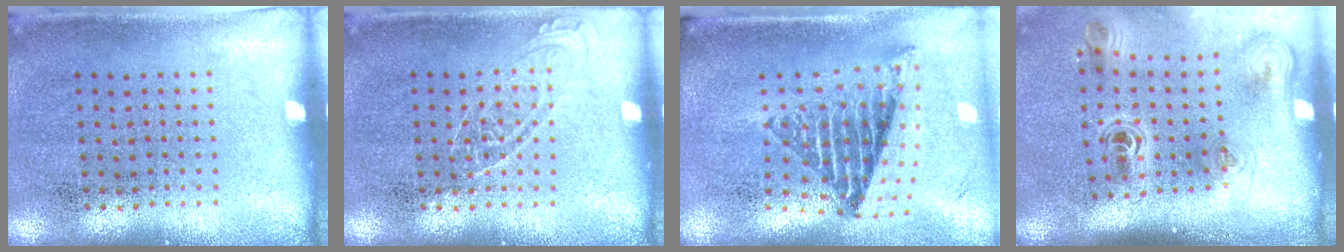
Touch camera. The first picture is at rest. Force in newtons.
{"total": 1.5, "press": 1.4, "slide": 0.2}
{"total": 1.8, "press": 1.4, "slide": 1.1}
{"total": 2.3, "press": 1.5, "slide": 1.8}